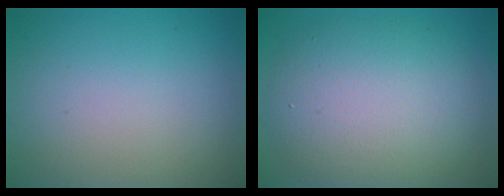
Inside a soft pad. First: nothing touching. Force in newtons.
{"total": 8.3, "press": 8.3, "slide": 0.3}